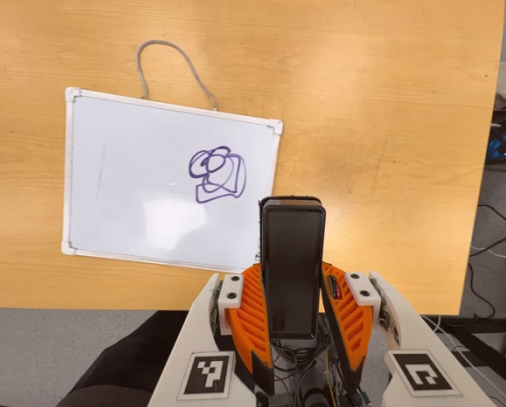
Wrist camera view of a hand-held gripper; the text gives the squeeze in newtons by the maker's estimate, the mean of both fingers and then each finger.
{"total": 4.9, "left": 3.3, "right": 6.5}